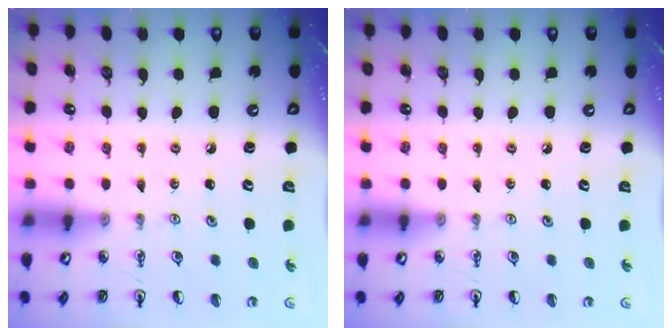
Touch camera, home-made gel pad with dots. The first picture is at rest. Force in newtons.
{"total": 0.0}